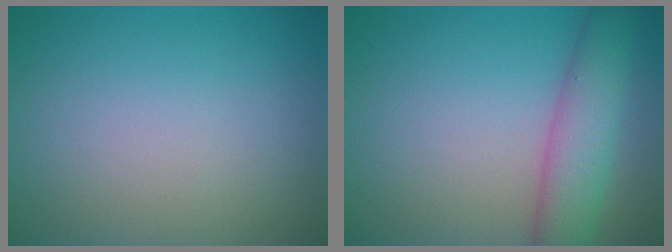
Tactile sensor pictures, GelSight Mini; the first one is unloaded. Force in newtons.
{"total": 5.1, "press": 5.1, "slide": 0.2}